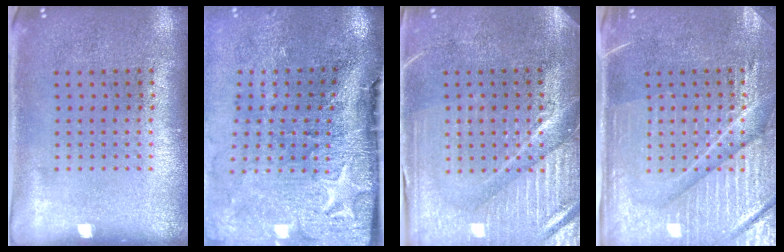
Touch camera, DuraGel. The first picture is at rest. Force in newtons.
{"total": 5.0, "press": 3.9, "slide": 3.1}
{"total": 4.0, "press": 3.7, "slide": 1.5}
{"total": 4.6, "press": 4.2, "slide": 1.6}